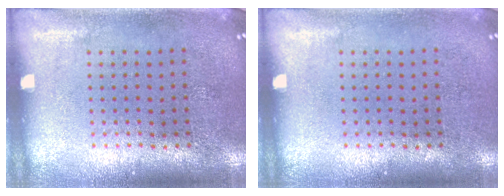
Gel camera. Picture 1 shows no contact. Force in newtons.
{"total": 0.0}